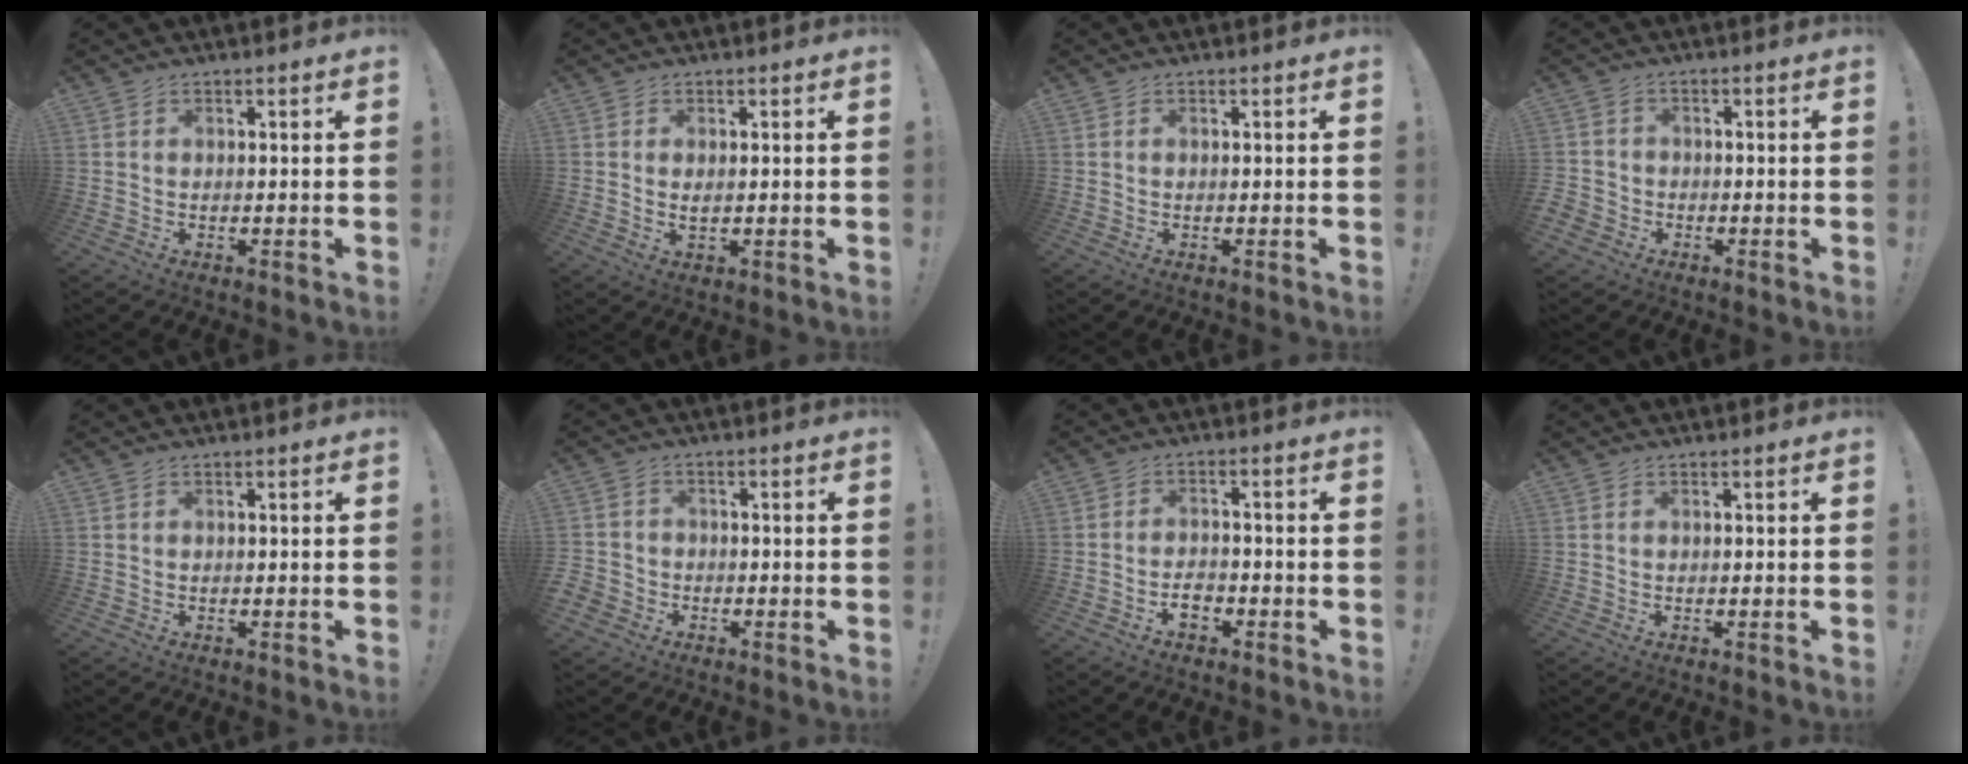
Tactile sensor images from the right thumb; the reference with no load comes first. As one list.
[{"total": 1.8, "force": [0.5, 0.8, 1.5], "torque": [-0.020, -0.002, 0.006]}, {"total": 0.0}, {"total": 3.3, "force": [-1.9, 2.5, 1.0], "torque": [-0.025, 0.008, -0.036]}, {"total": 0.0}, {"total": 3.5, "force": [-2.0, 2.7, 1.0], "torque": [-0.026, 0.010, -0.038]}, {"total": 4.1, "force": [-2.5, 2.4, 2.3], "torque": [-0.030, 0.011, -0.045]}, {"total": 0.0}]